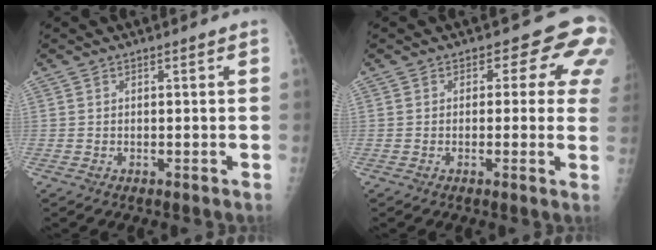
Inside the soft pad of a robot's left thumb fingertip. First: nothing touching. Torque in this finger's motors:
{"motor_torque": [0.07, 0.25, 0.24, 0.12, 0.05]}